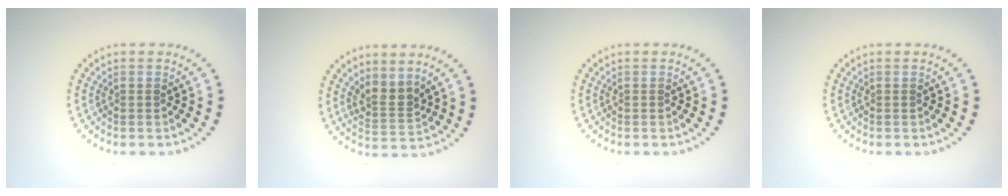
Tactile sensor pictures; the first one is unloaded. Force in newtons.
{"total": 2.5, "press": 1.9, "slide": 1.7}
{"total": 0.0}
{"total": 0.0}